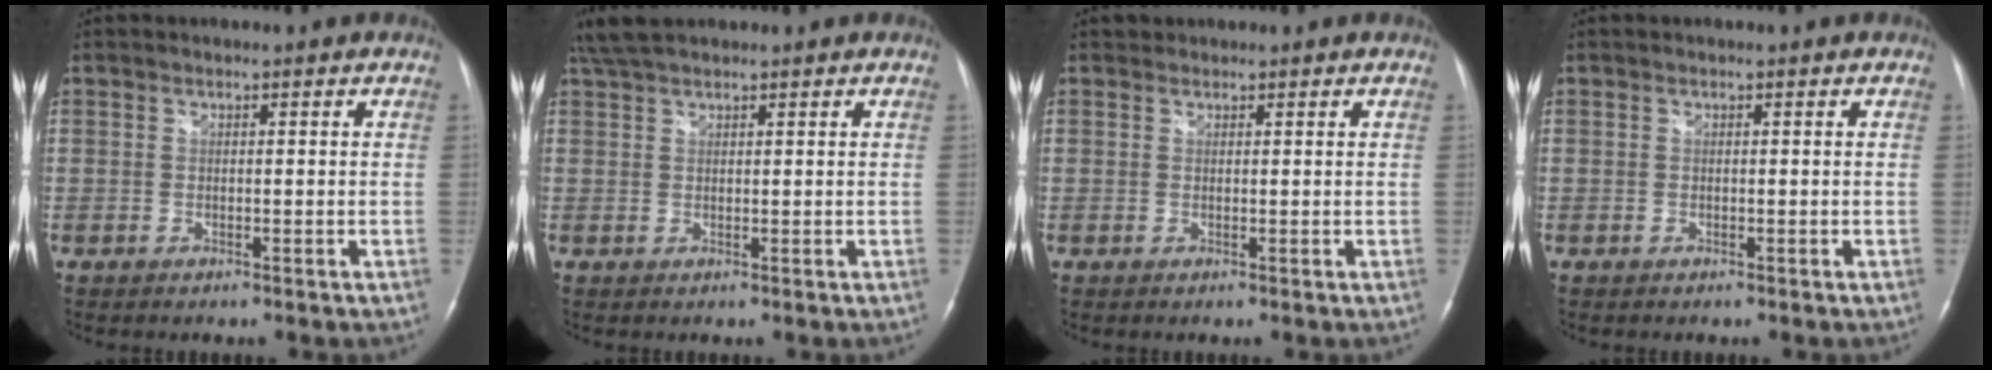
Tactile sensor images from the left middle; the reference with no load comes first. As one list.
[{"total": 4.7, "force": [4.0, 1.0, 2.3], "torque": [-0.052, 0.027, 0.079]}, {"total": 0.7, "force": [0.6, 0.3, -0.1], "torque": [-0.001, 0.005, 0.010]}, {"total": 0.0}]